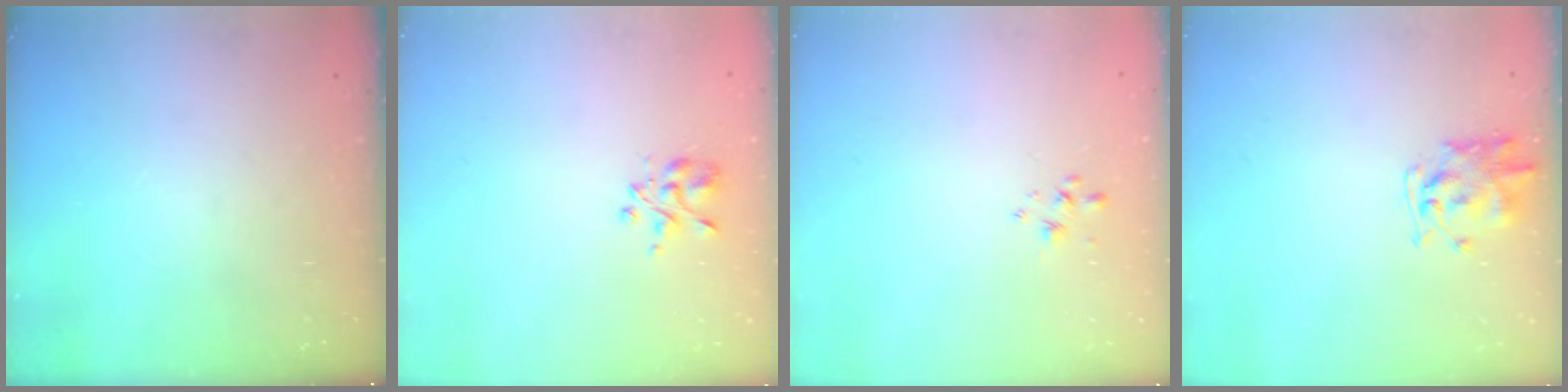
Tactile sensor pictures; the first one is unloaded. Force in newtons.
{"total": 3.7, "press": 3.6, "slide": 0.8}
{"total": 1.7, "press": 1.6, "slide": 0.5}
{"total": 1.7, "press": 1.6, "slide": 0.1}